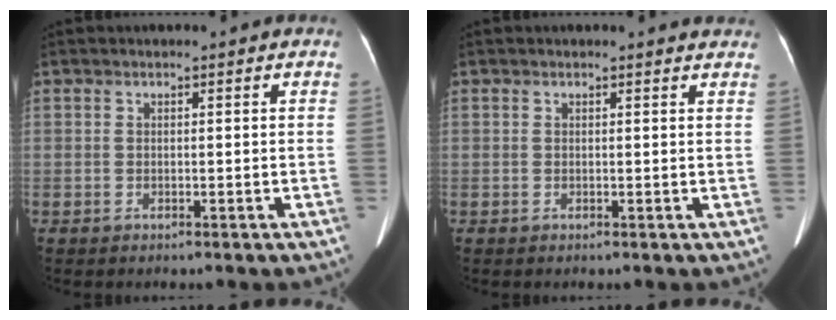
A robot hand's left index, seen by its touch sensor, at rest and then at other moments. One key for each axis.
{"total": 2.6, "fx": 2.5, "fy": 0.5, "fz": 0.3, "tx": -0.009, "ty": -0.003, "tz": 0.012}